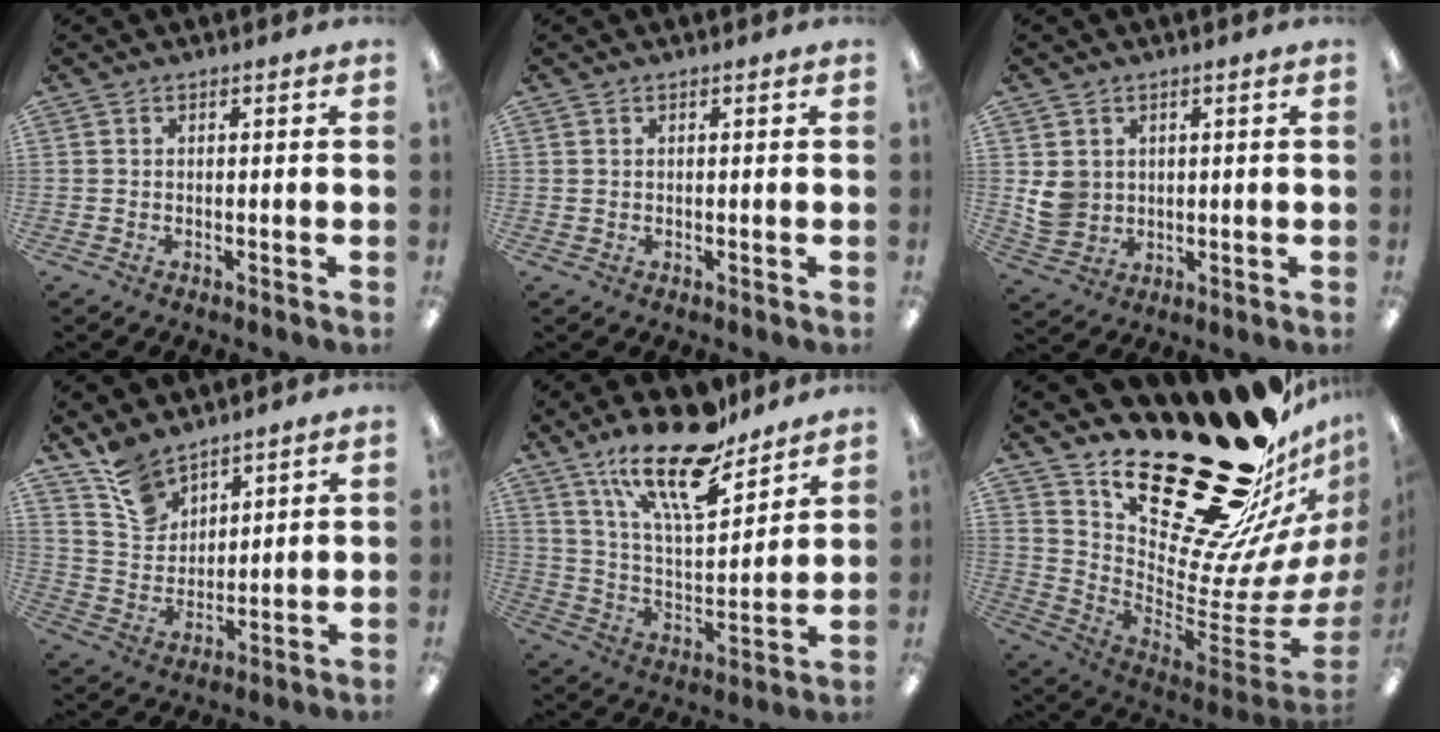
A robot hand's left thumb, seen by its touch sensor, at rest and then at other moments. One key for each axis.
{"total": 0.6, "fx": 0.4, "fy": 0.4, "fz": -0.2, "tx": 0.003, "ty": 0.002, "tz": 0.008}
{"total": 6.1, "fx": 1.4, "fy": 5.7, "fz": 1.9, "tx": -0.038, "ty": 0.006, "tz": 0.031}
{"total": 10.2, "fx": 8.3, "fy": 5.4, "fz": 2.3, "tx": -0.066, "ty": -0.045, "tz": 0.165}
{"total": 20.0, "fx": 14.9, "fy": 6.9, "fz": 11.5, "tx": -0.199, "ty": -0.092, "tz": 0.255}
{"total": 34.8, "fx": 24.3, "fy": 13.9, "fz": 20.8, "tx": -0.204, "ty": -0.219, "tz": 0.456}